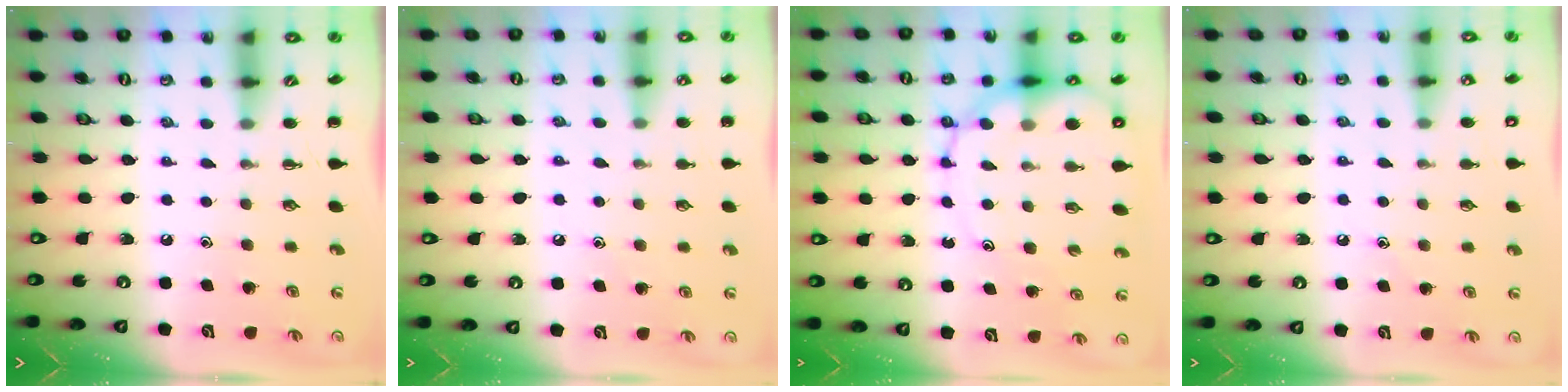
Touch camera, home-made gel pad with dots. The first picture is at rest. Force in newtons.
{"total": 5.1, "press": 4.8, "slide": 1.8}
{"total": 14.0, "press": 13.7, "slide": 3.2}
{"total": 7.9, "press": 7.6, "slide": 2.2}